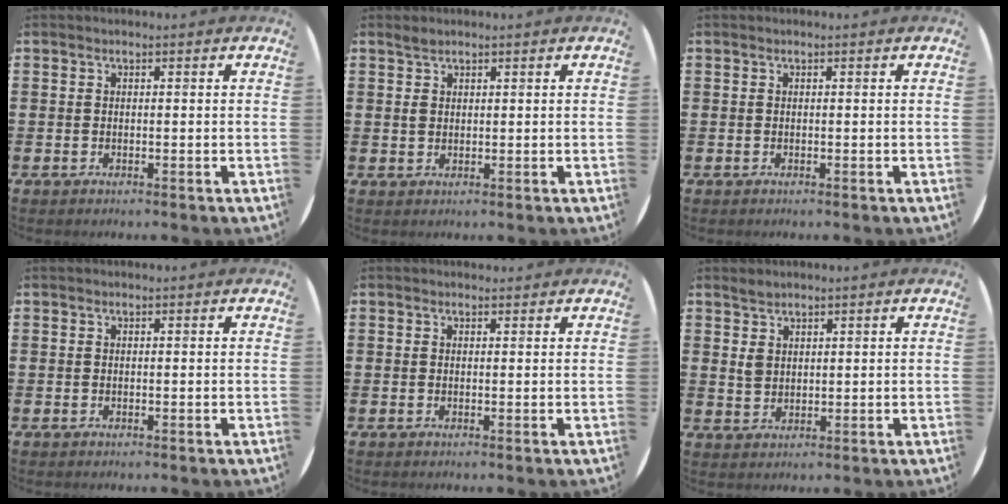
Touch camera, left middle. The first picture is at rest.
{"total": 1.8, "force": [1.2, 1.1, 0.7], "torque": [-0.009, 0.003, 0.020]}
{"total": 0.0}
{"total": 0.0}
{"total": 0.6, "force": [0.6, 0.2, 0.0], "torque": [0.008, 0.000, 0.009]}
{"total": 2.6, "force": [1.8, 1.7, 0.9], "torque": [-0.013, 0.002, 0.032]}